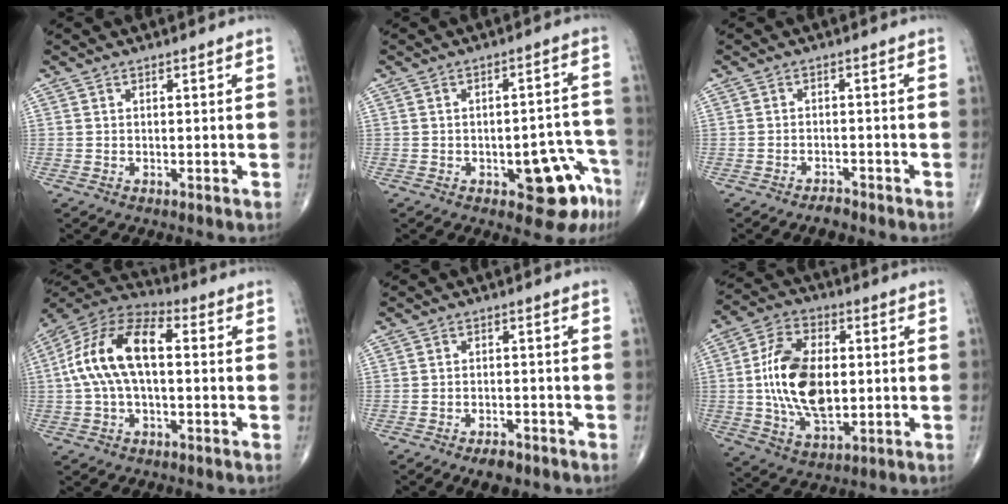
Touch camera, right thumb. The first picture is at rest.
{"total": 10.4, "force": [-5.1, 4.6, 7.8], "torque": [-0.052, 0.039, -0.057]}
{"total": 2.3, "force": [-2.0, 0.8, 0.8], "torque": [-0.018, 0.009, -0.033]}
{"total": 15.1, "force": [0.9, 7.8, 12.9], "torque": [-0.252, 0.042, 0.005]}
{"total": 3.9, "force": [-2.9, 1.7, 2.1], "torque": [-0.027, 0.010, -0.043]}
{"total": 16.1, "force": [0.1, 9.2, 13.2], "torque": [-0.237, 0.005, 0.004]}